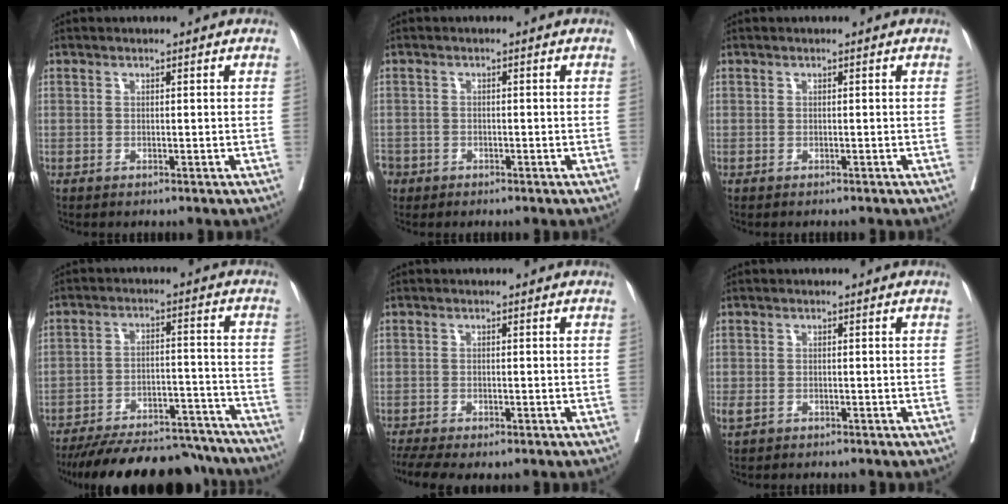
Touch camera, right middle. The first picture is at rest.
{"total": 3.8, "force": [-2.3, 3.0, 0.6], "torque": [-0.017, 0.005, -0.047]}
{"total": 1.1, "force": [-1.1, 0.2, 0.3], "torque": [-0.006, -0.002, -0.015]}
{"total": 23.1, "force": [-20.8, 6.1, 7.9], "torque": [-0.113, 0.002, -0.289]}
{"total": 6.8, "force": [-4.9, 2.3, 4.1], "torque": [-0.076, -0.007, -0.080]}
{"total": 1.5, "force": [-0.9, 0.8, 0.9], "torque": [-0.026, -0.001, -0.014]}